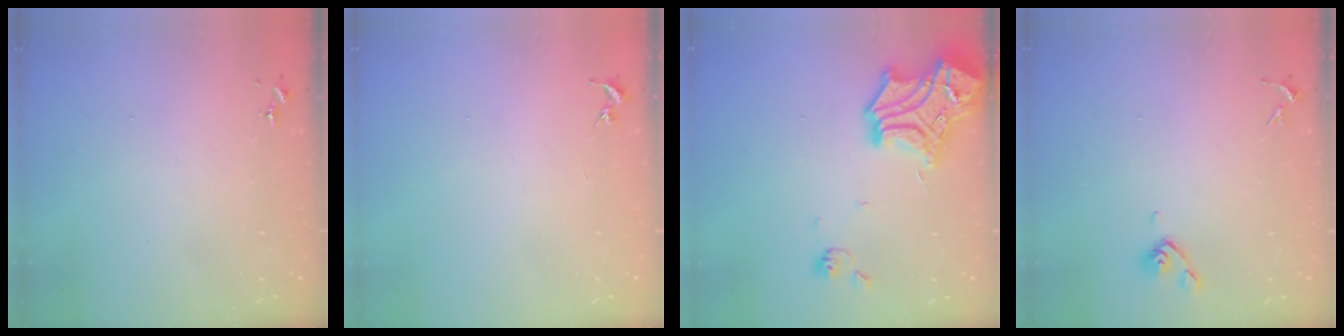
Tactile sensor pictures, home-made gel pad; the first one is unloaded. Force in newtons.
{"total": 0.0}
{"total": 19.1, "press": 19.0, "slide": 1.6}
{"total": 5.5, "press": 5.3, "slide": 1.5}